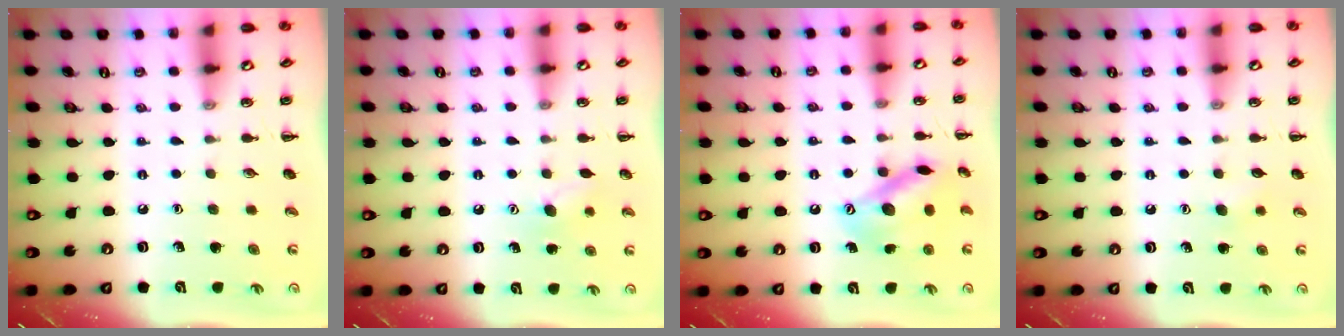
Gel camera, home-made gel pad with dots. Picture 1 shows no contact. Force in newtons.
{"total": 6.3, "press": 6.1, "slide": 1.4}
{"total": 14.3, "press": 14.3, "slide": 0.8}
{"total": 4.4, "press": 4.3, "slide": 1.0}